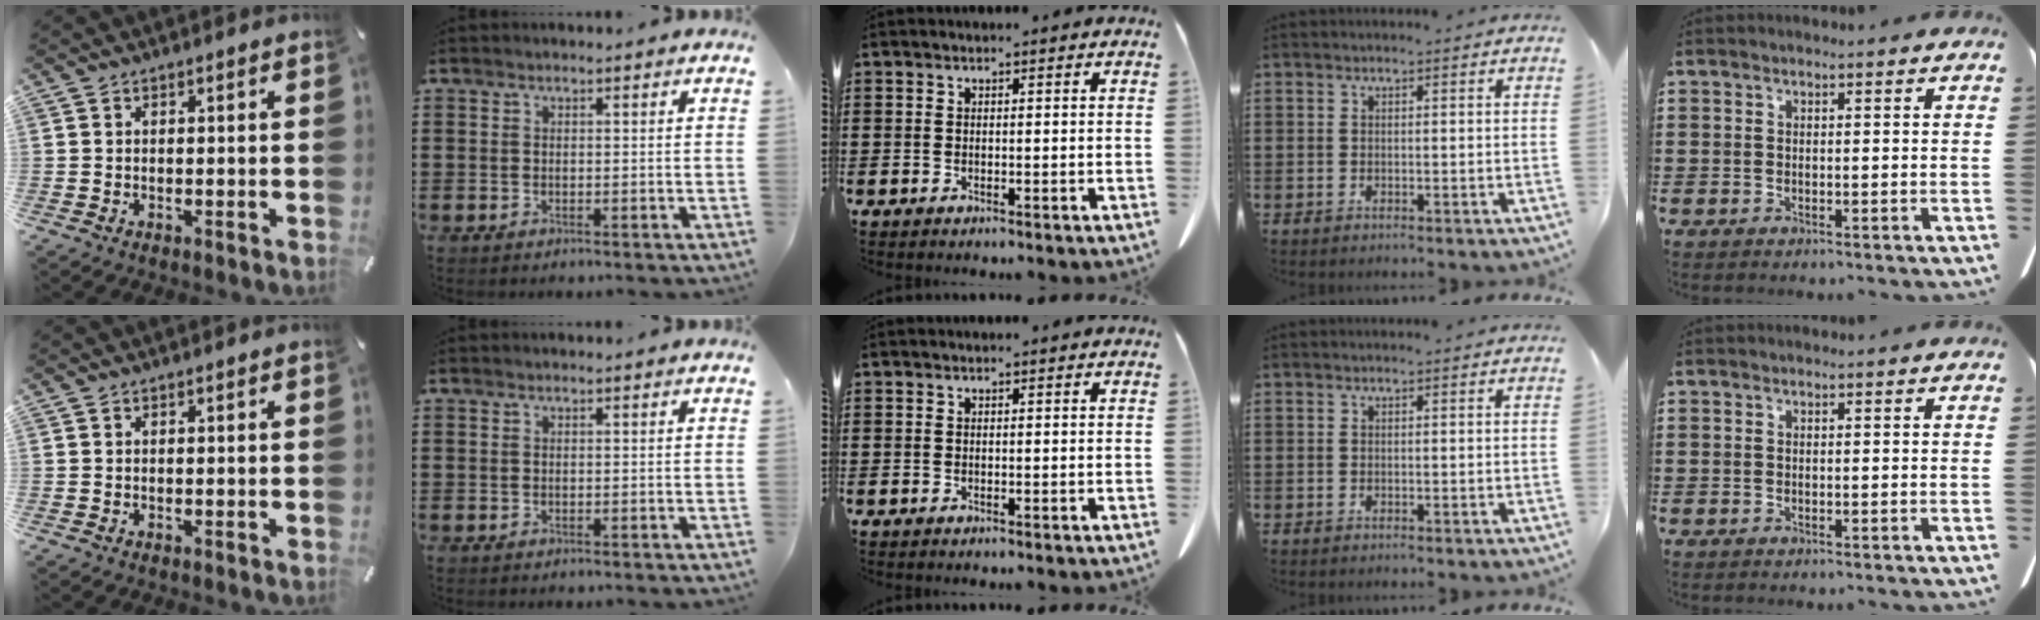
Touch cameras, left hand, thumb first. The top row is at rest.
{}